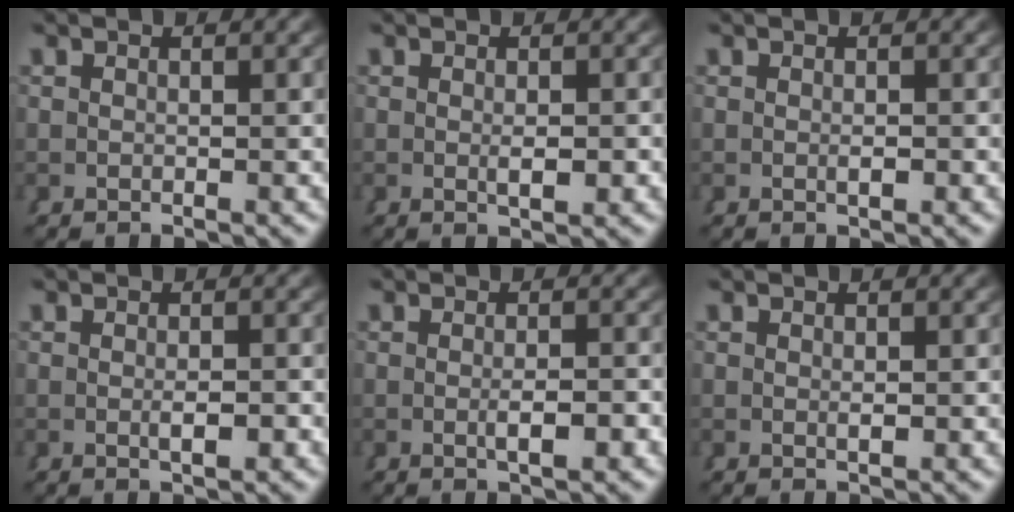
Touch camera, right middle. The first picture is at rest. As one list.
[{"total": 1.2, "force": [-0.2, 0.1, 1.2], "torque": [-0.017, -0.008, 0.000]}, {"total": 0.5, "force": [-0.2, 0.0, 0.5], "torque": [-0.006, -0.006, -0.001]}, {"total": 1.3, "force": [-0.6, 0.3, 1.2], "torque": [-0.016, -0.006, -0.007]}, {"total": 1.8, "force": [-0.9, 0.2, 1.6], "torque": [-0.020, -0.005, -0.013]}, {"total": 0.5, "force": [0.1, -0.2, 0.5], "torque": [-0.006, -0.007, 0.004]}]